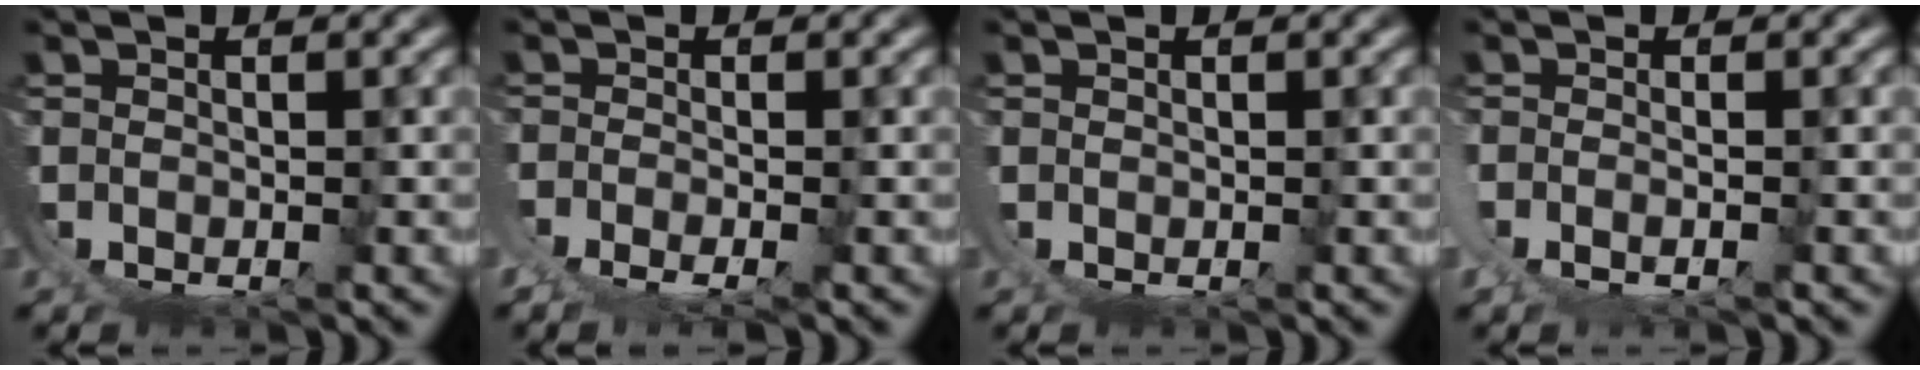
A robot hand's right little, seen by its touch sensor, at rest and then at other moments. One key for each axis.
{"total": 2.2, "fx": 0.0, "fy": -2.0, "fz": 0.9, "tx": -0.009, "ty": -0.001, "tz": 0.003}
{"total": 0.9, "fx": 0.7, "fy": -0.6, "fz": -0.1, "tx": 0.006, "ty": 0.007, "tz": 0.009}
{"total": 1.9, "fx": 0.7, "fy": -1.6, "fz": 0.8, "tx": -0.018, "ty": 0.007, "tz": 0.014}